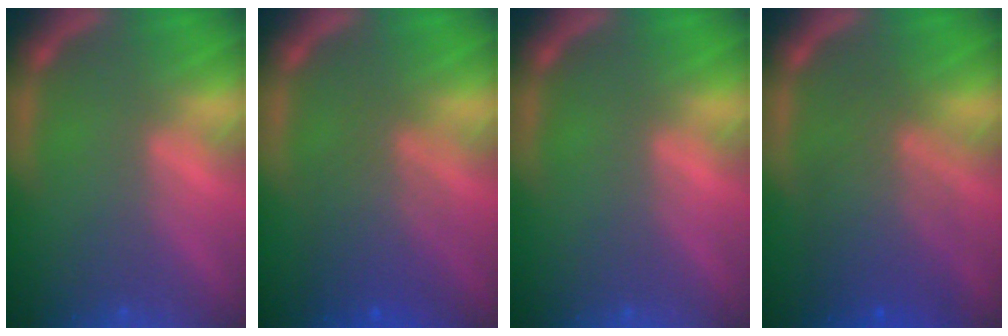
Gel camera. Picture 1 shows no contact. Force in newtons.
{"total": 4.6}
{"total": 0.0}
{"total": 6.0}